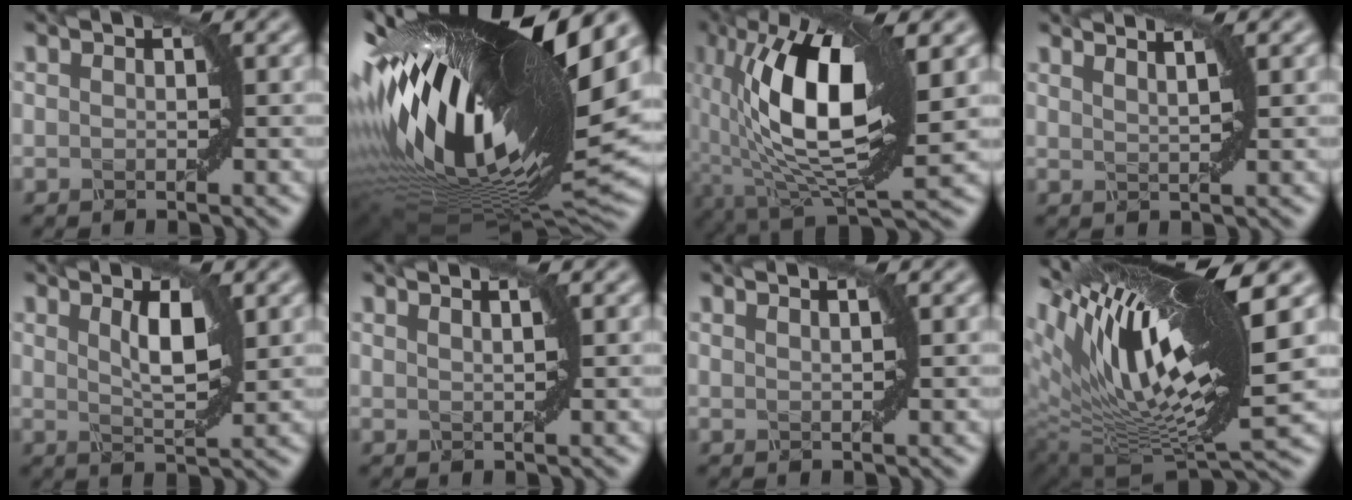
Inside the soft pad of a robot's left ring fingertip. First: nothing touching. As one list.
[{"total": 19.3, "force": [3.7, 6.1, 17.9], "torque": [-0.318, -0.021, 0.076]}, {"total": 12.9, "force": [1.2, 5.1, 11.8], "torque": [-0.203, 0.005, 0.017]}, {"total": 3.5, "force": [2.7, 1.2, 1.9], "torque": [-0.010, 0.017, 0.015]}, {"total": 3.1, "force": [0.9, 0.9, 2.8], "torque": [-0.044, -0.005, 0.022]}, {"total": 2.8, "force": [2.0, 1.1, 1.5], "torque": [0.000, 0.017, 0.001]}, {"total": 2.5, "force": [1.7, 1.1, 1.4], "torque": [0.003, 0.015, -0.005]}, {"total": 15.2, "force": [5.6, 4.2, 13.5], "torque": [-0.234, 0.017, 0.108]}]